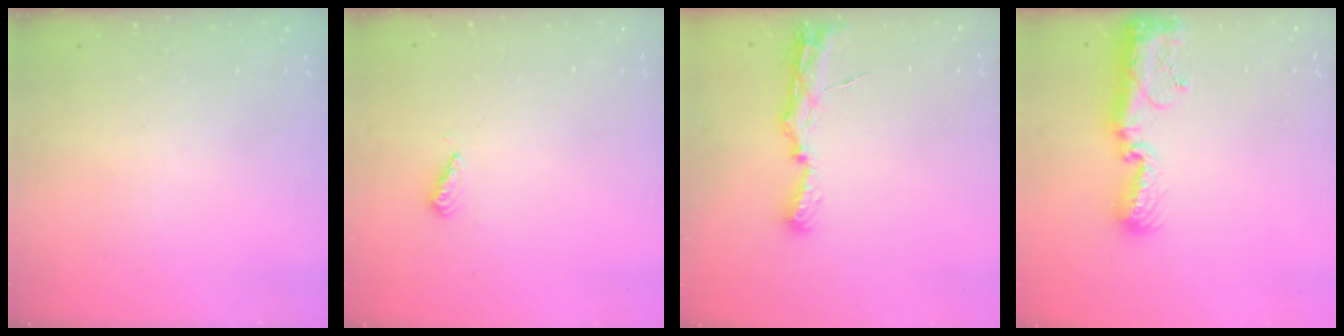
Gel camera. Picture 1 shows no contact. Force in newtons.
{"total": 2.8, "press": 2.8, "slide": 0.7}
{"total": 8.0, "press": 8.0, "slide": 0.8}
{"total": 12.1, "press": 12.0, "slide": 0.9}